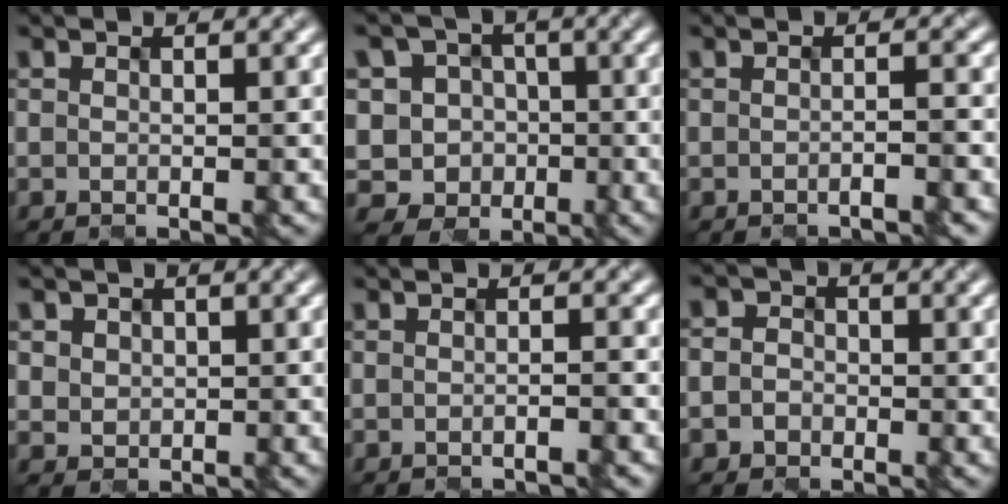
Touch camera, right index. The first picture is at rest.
{"total": 6.8, "force": [-2.4, 6.2, 1.5], "torque": [-0.031, 0.024, -0.068]}
{"total": 1.7, "force": [-1.1, 0.3, 1.3], "torque": [-0.008, 0.001, -0.014]}
{"total": 1.4, "force": [0.4, 1.3, -0.1], "torque": [-0.019, -0.003, 0.025]}
{"total": 1.2, "force": [-0.8, 0.2, 0.8], "torque": [-0.005, -0.001, -0.014]}
{"total": 2.1, "force": [-1.1, 1.7, -0.1], "torque": [0.013, 0.002, -0.024]}